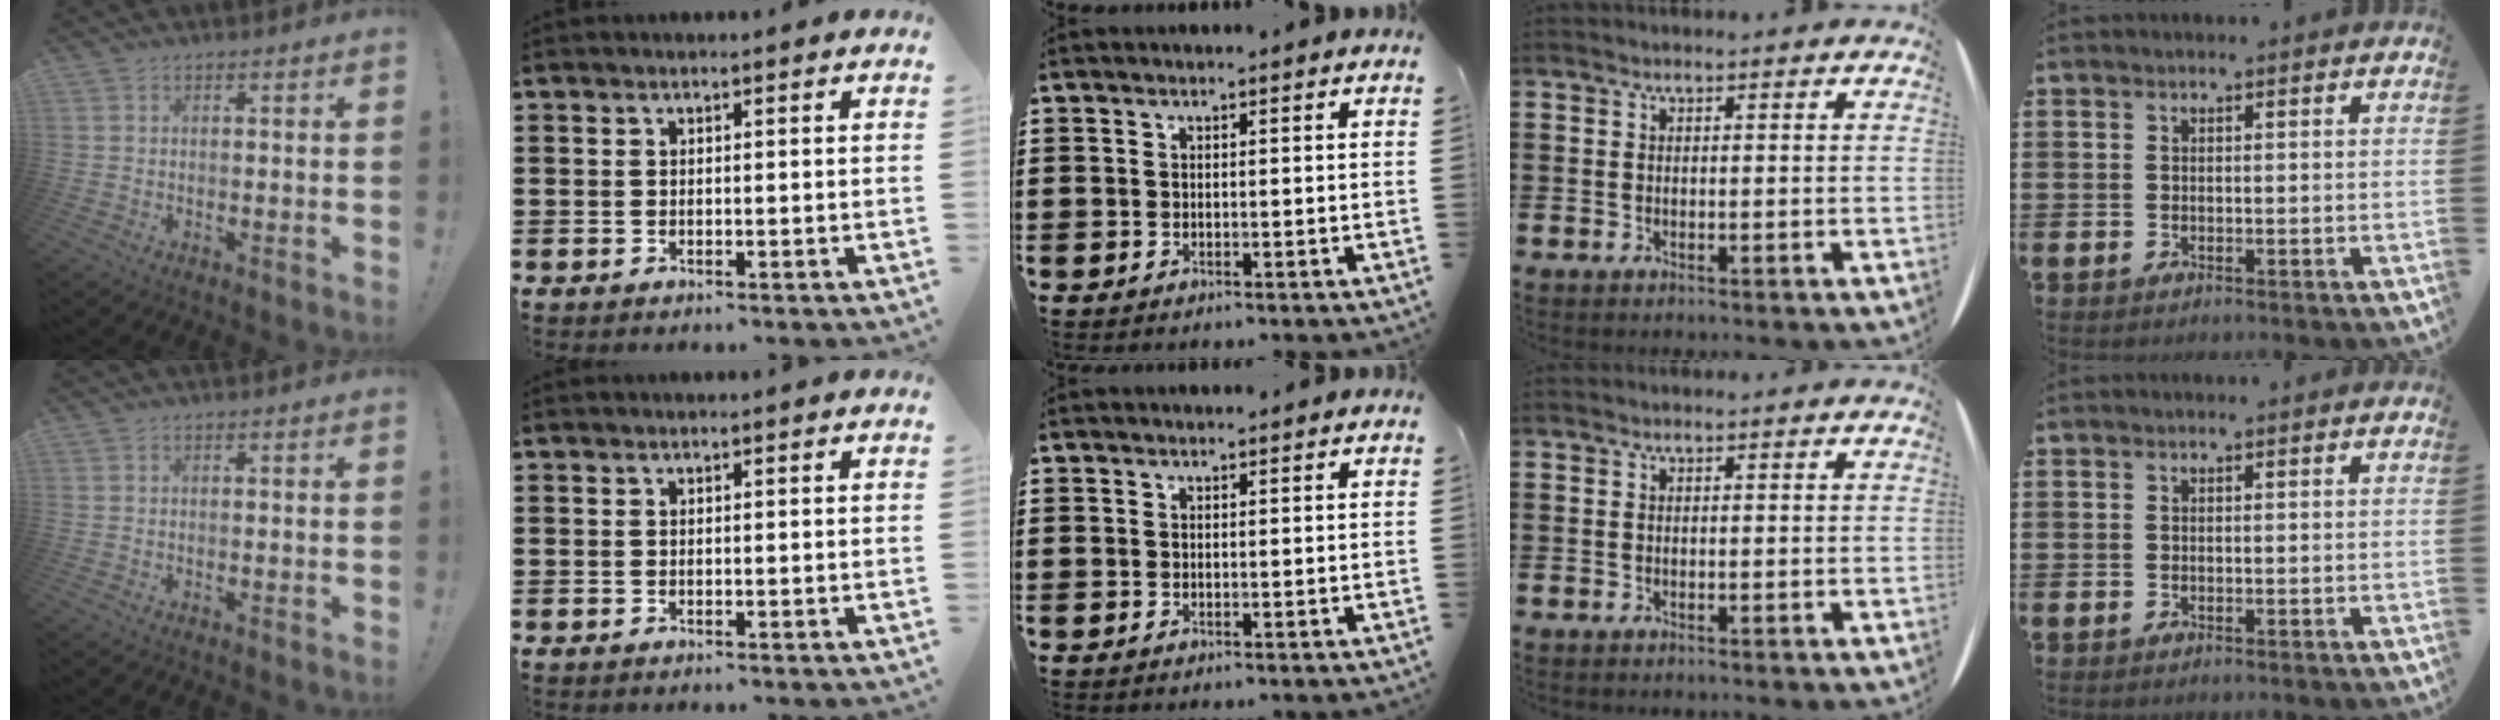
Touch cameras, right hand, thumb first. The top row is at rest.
{}